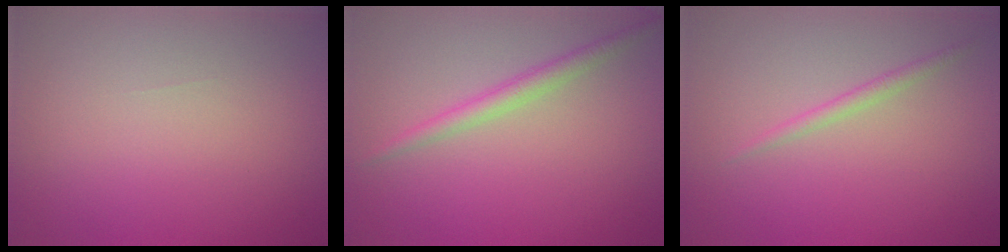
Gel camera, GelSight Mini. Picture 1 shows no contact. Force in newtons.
{"total": 2.0, "press": 2.0, "slide": 0.1}
{"total": 1.1, "press": 1.1, "slide": 0.1}